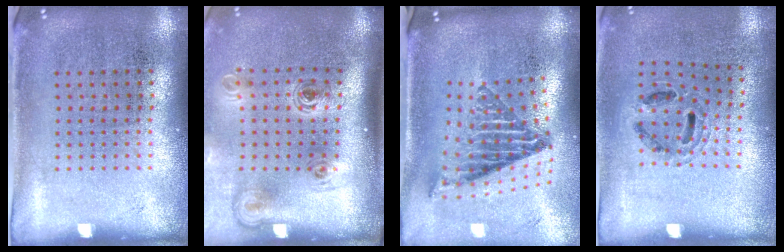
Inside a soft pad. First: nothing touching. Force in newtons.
{"total": 2.2, "press": 1.5, "slide": 1.7}
{"total": 2.0, "press": 1.5, "slide": 1.4}
{"total": 0.9, "press": 0.8, "slide": 0.3}